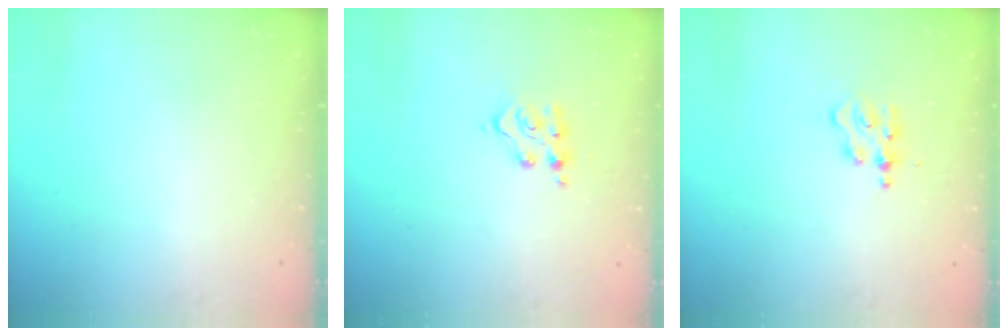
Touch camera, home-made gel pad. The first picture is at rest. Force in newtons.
{"total": 5.5, "press": 5.5, "slide": 0.1}
{"total": 2.6, "press": 2.6, "slide": 0.3}